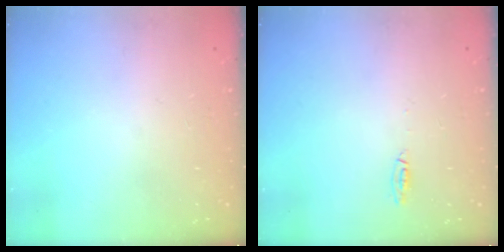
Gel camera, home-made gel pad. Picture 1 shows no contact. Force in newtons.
{"total": 5.2, "press": 4.1, "slide": 3.2}